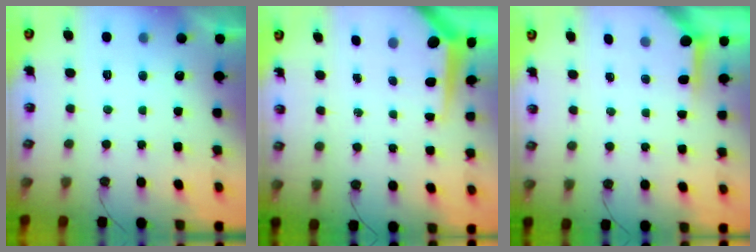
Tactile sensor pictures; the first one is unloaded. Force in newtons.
{"total": 8.5, "press": 8.4, "slide": 0.7}
{"total": 3.6, "press": 3.6, "slide": 0.5}